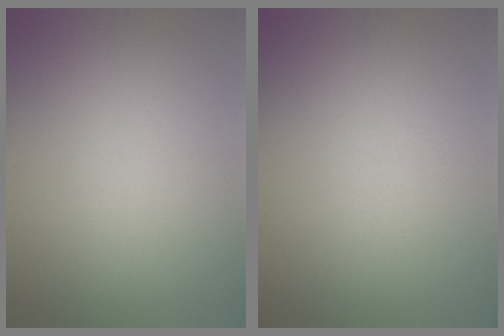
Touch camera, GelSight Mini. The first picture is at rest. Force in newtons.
{"total": 0.0}